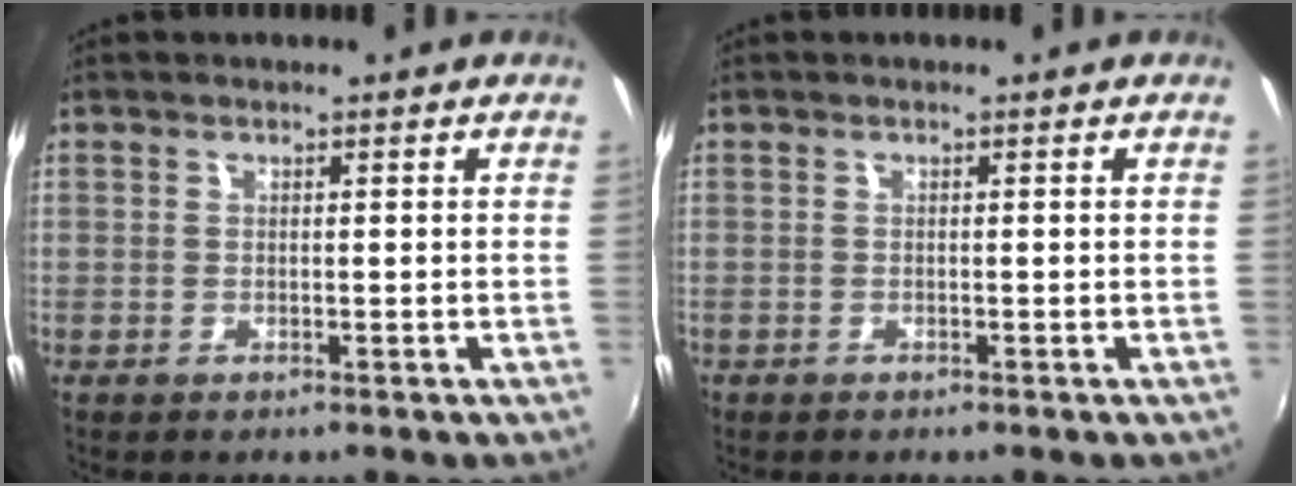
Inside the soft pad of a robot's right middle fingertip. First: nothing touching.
{"total": 1.2, "force": [-0.7, 0.8, 0.3], "torque": [-0.012, -0.003, -0.011]}